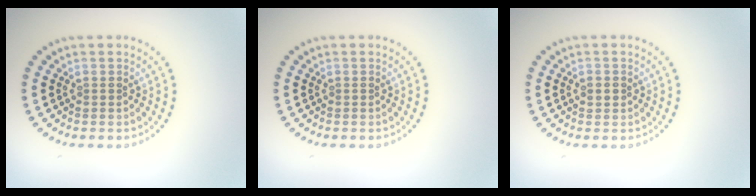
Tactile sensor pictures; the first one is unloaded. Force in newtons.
{"total": 0.0}
{"total": 1.0, "press": 0.9, "slide": 0.2}